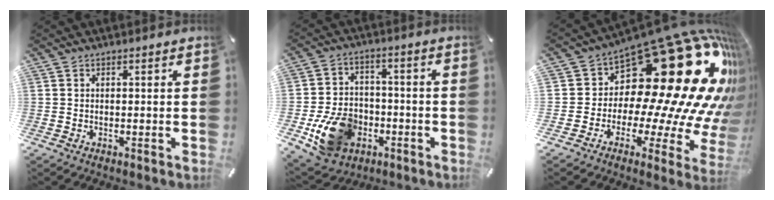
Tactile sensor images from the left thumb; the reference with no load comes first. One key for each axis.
{"total": 14.6, "fx": -5.0, "fy": 11.2, "fz": 7.8, "tx": -0.151, "ty": 0.031, "tz": -0.081}
{"total": 32.0, "fx": 13.6, "fy": 16.5, "fz": 23.8, "tx": -0.304, "ty": -0.173, "tz": 0.266}